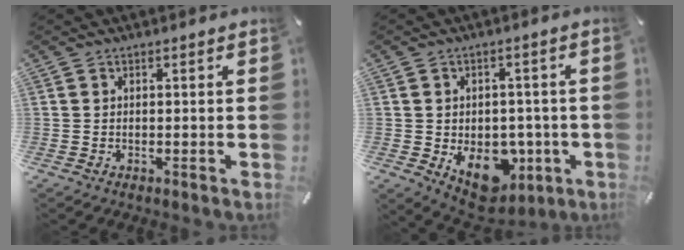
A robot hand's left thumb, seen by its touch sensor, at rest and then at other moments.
{"total": 13.2, "force": [-3.8, 9.9, 7.9], "torque": [-0.094, 0.001, -0.055]}